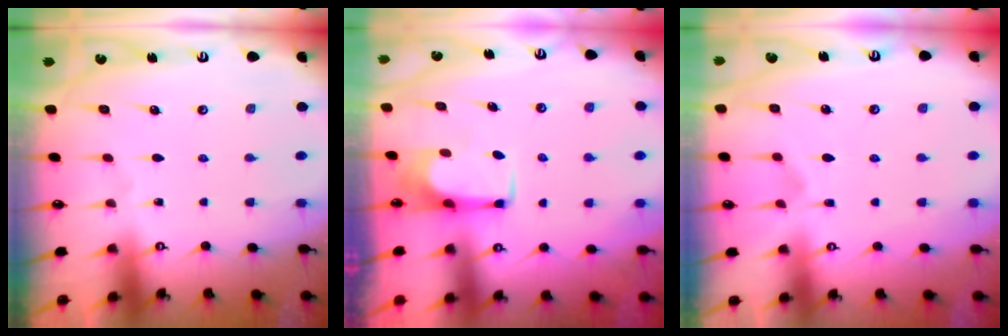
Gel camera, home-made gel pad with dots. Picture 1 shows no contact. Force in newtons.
{"total": 3.9, "press": 3.8, "slide": 0.4}
{"total": 1.7, "press": 1.0, "slide": 1.4}